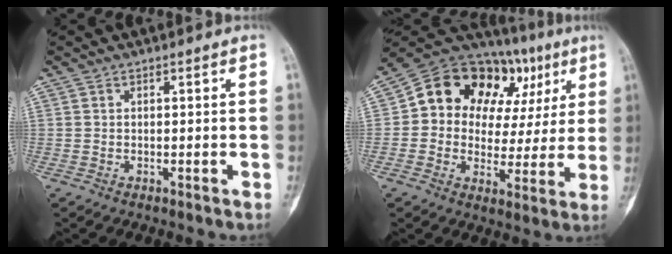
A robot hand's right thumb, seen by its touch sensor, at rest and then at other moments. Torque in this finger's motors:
{"motor_torque": [-0.08, 0.23, 0.46, -0.23, 0.26]}